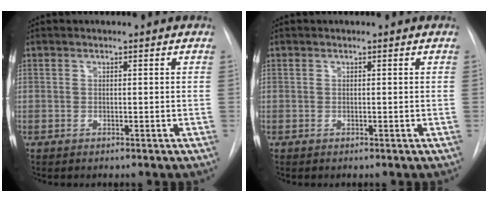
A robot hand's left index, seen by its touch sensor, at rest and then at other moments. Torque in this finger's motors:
{"motor_torque": [-0.02, 0.05, 0.00, 0.00]}